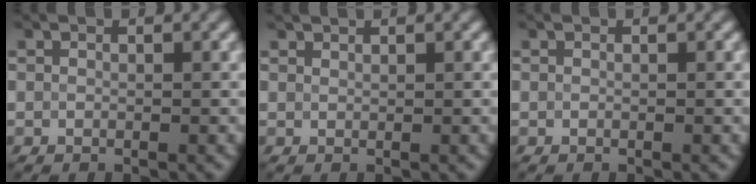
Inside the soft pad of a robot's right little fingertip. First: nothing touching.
{"total": 0.6, "force": [0.6, -0.2, -0.1], "torque": [-0.020, -0.007, 0.024]}
{"total": 0.0}